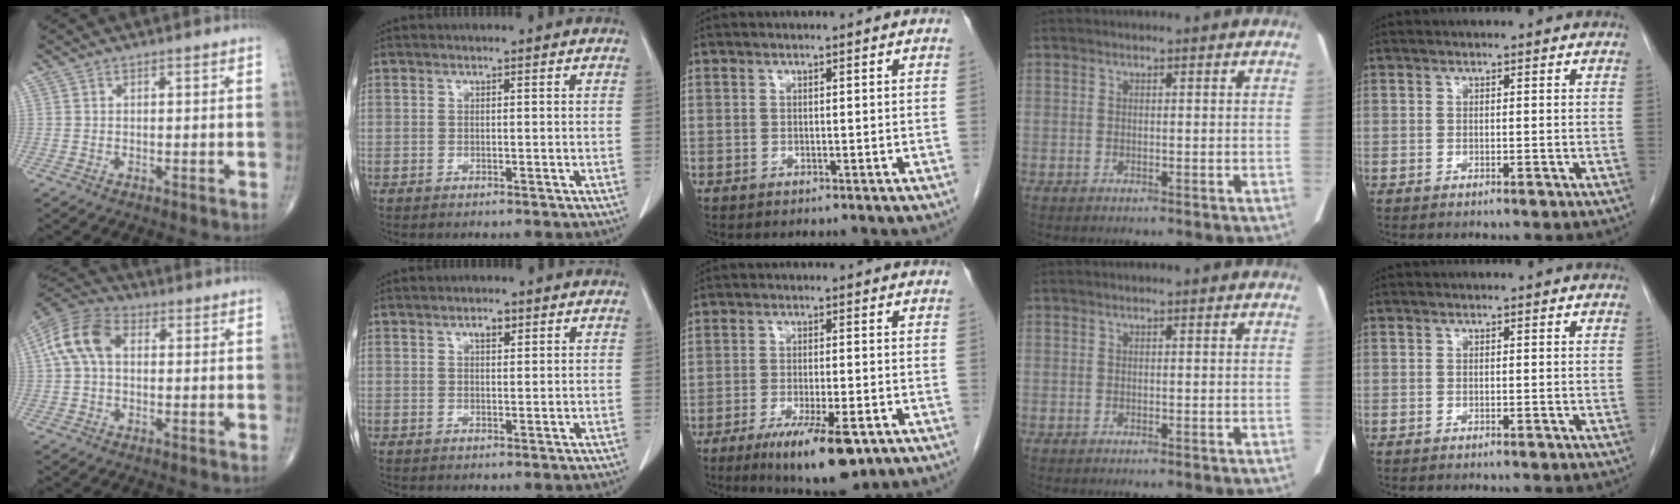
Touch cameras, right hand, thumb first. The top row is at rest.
{"thumb": {"total": 10.2, "force": [1.5, 6.7, 7.5], "torque": [-0.152, 0.032, 0.018]}, "index": {"total": 2.5, "force": [1.3, 1.2, 1.8], "torque": [-0.035, 0.002, 0.023]}, "middle": {"total": 10.7, "force": [-6.1, 2.2, 8.5], "torque": [-0.136, -0.022, -0.090]}}